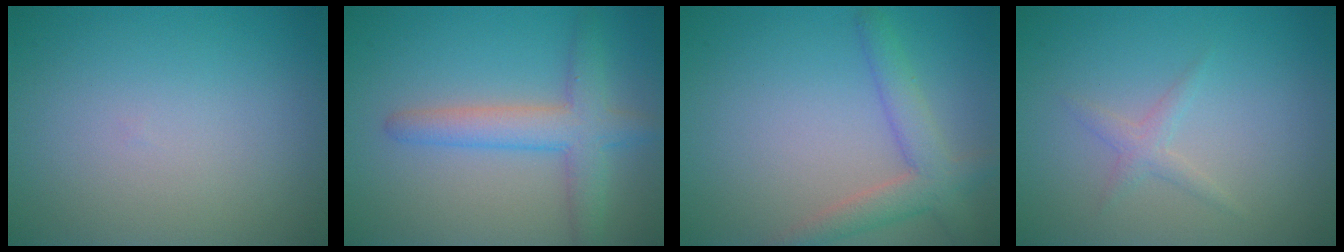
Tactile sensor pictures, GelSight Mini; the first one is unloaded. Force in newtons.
{"total": 4.3, "press": 4.2, "slide": 0.2}
{"total": 3.7, "press": 3.7, "slide": 0.1}
{"total": 1.3, "press": 1.3, "slide": 0.0}